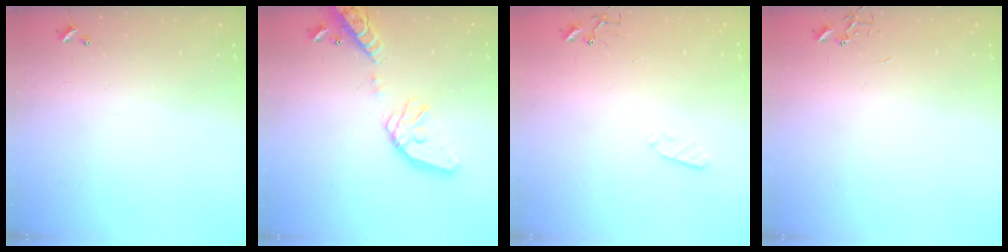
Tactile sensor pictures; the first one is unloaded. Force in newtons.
{"total": 17.0, "press": 16.8, "slide": 2.6}
{"total": 3.5, "press": 3.4, "slide": 0.5}
{"total": 0.0}